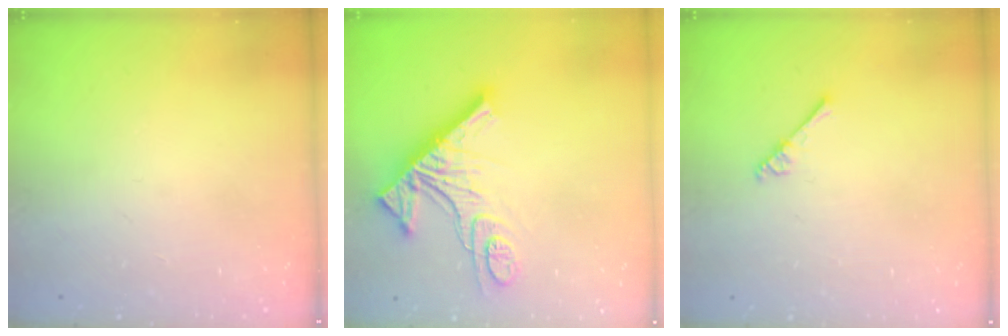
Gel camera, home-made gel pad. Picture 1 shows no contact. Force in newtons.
{"total": 18.5, "press": 18.4, "slide": 1.5}
{"total": 2.6, "press": 2.6, "slide": 0.3}